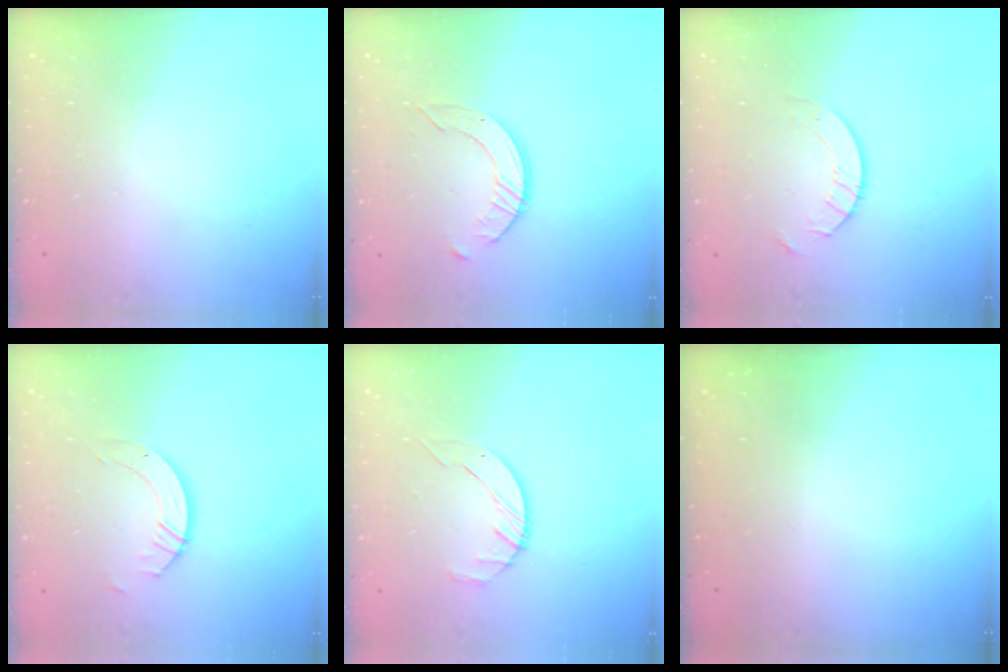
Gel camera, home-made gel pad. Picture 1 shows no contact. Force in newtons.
{"total": 5.0, "press": 5.0, "slide": 0.4}
{"total": 4.9, "press": 4.9, "slide": 0.5}
{"total": 5.0, "press": 5.0, "slide": 0.3}
{"total": 3.2, "press": 3.2, "slide": 0.4}
{"total": 0.0}